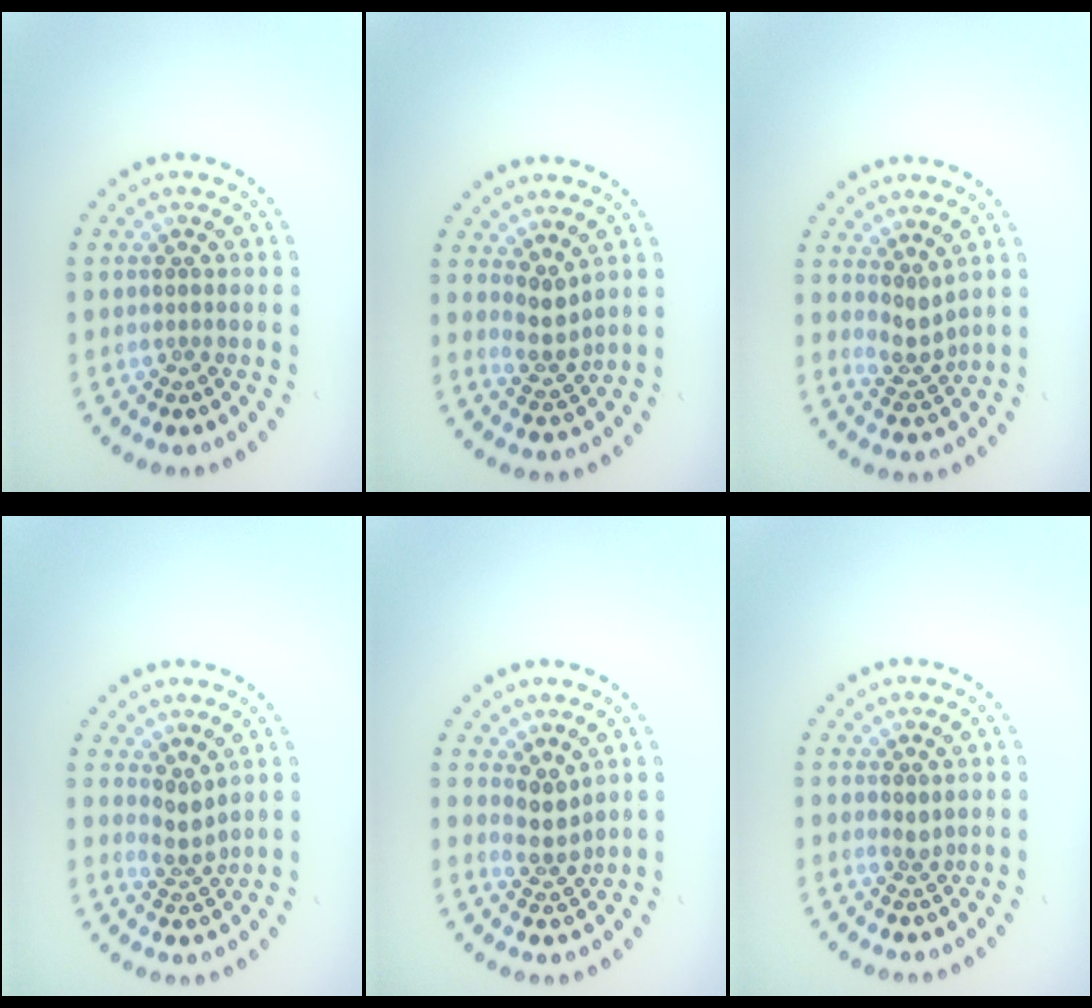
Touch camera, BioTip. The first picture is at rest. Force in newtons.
{"total": 2.0, "press": 1.5, "slide": 1.4}
{"total": 2.2, "press": 1.6, "slide": 1.5}
{"total": 2.0, "press": 1.3, "slide": 1.5}
{"total": 2.3, "press": 1.7, "slide": 1.5}
{"total": 0.9, "press": 0.7, "slide": 0.6}